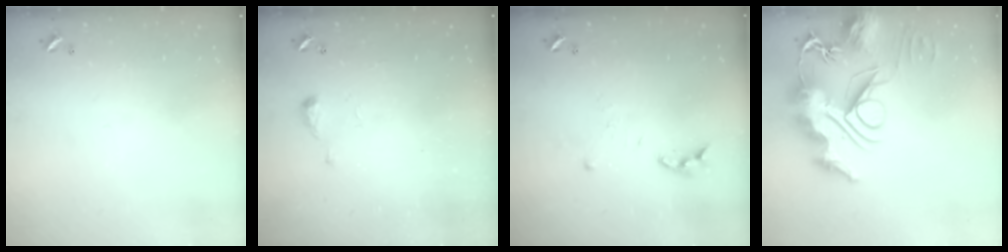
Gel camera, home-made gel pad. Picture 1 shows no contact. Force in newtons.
{"total": 5.2, "press": 5.1, "slide": 0.7}
{"total": 5.8, "press": 5.8, "slide": 0.6}
{"total": 24.6, "press": 24.5, "slide": 2.2}